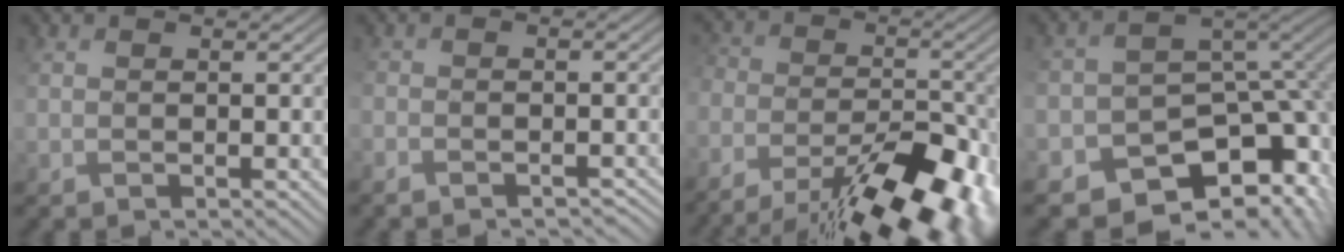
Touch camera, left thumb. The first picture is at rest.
{"total": 4.2, "force": [-3.5, 1.8, 1.6], "torque": [-0.026, -0.006, -0.055]}
{"total": 16.7, "force": [-11.5, 8.5, 8.7], "torque": [-0.155, -0.033, -0.162]}
{"total": 13.0, "force": [-8.0, 8.3, 6.0], "torque": [-0.117, -0.023, -0.102]}